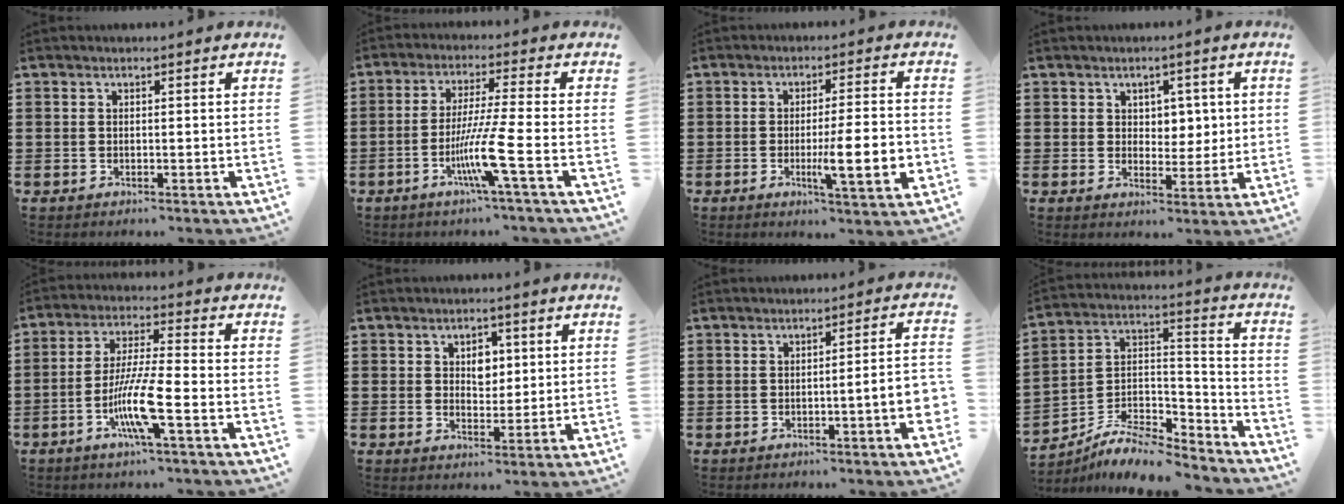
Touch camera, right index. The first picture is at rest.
{"total": 8.9, "force": [-3.5, -0.7, 8.1], "torque": [-0.163, -0.022, -0.069]}
{"total": 9.5, "force": [-2.0, 1.6, 9.1], "torque": [-0.130, -0.009, -0.032]}
{"total": 3.3, "force": [1.5, 2.5, 1.5], "torque": [-0.023, 0.006, 0.021]}
{"total": 9.5, "force": [-3.7, 1.0, 8.7], "torque": [-0.182, -0.016, -0.073]}
{"total": 3.7, "force": [1.2, 2.6, 2.3], "torque": [-0.037, 0.007, 0.016]}
{"total": 4.9, "force": [-1.6, 0.1, 4.6], "torque": [-0.074, -0.008, -0.025]}
{"total": 8.2, "force": [-7.1, 2.8, 3.1], "torque": [-0.061, 0.017, -0.139]}